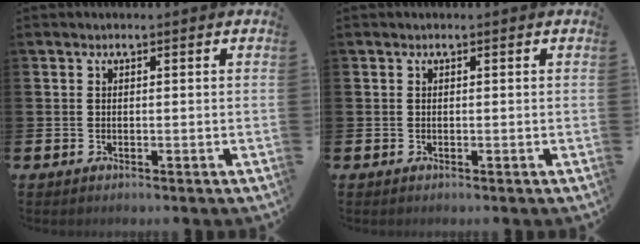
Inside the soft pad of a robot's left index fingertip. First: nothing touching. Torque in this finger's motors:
{"motor_torque": [0.00, 0.00, 0.00, 0.00]}